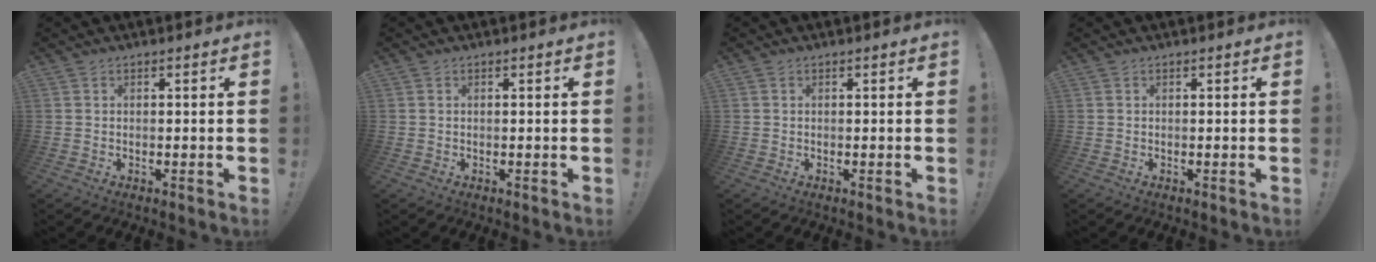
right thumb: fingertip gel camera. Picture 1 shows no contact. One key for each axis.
{"total": 0.0}
{"total": 0.0}
{"total": 0.0}